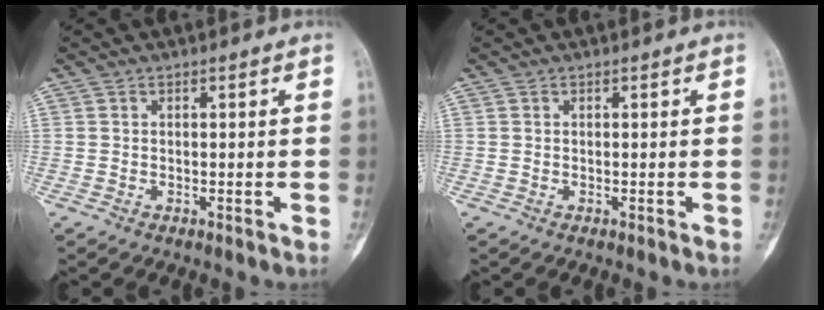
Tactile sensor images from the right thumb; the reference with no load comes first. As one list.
[{"total": 0.0}]